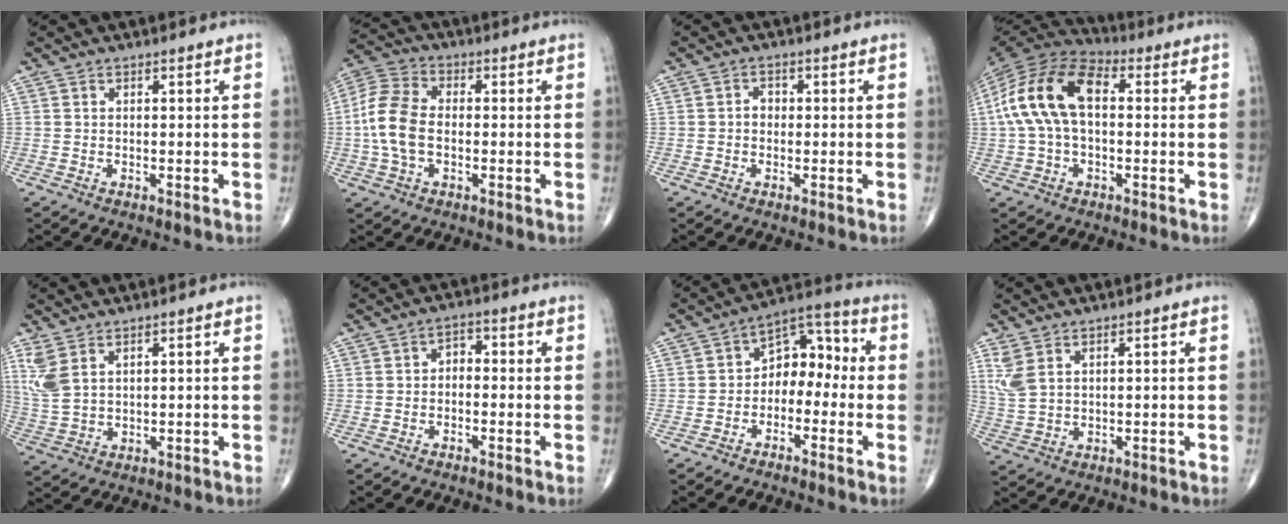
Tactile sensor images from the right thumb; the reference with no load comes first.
{"total": 10.5, "force": [-0.9, 6.6, 8.2], "torque": [-0.175, 0.026, -0.026]}
{"total": 1.9, "force": [-0.2, 1.6, 1.1], "torque": [-0.006, 0.008, -0.007]}
{"total": 15.9, "force": [1.6, 9.1, 12.9], "torque": [-0.259, 0.040, 0.019]}
{"total": 5.6, "force": [3.1, 2.4, 4.0], "torque": [-0.102, -0.008, 0.076]}
{"total": 2.7, "force": [-0.5, 1.9, 1.9], "torque": [-0.015, 0.018, -0.019]}
{"total": 9.0, "force": [-1.6, 6.2, 6.3], "torque": [-0.058, 0.049, -0.042]}
{"total": 4.4, "force": [2.4, 1.9, 3.1], "torque": [-0.076, -0.004, 0.062]}